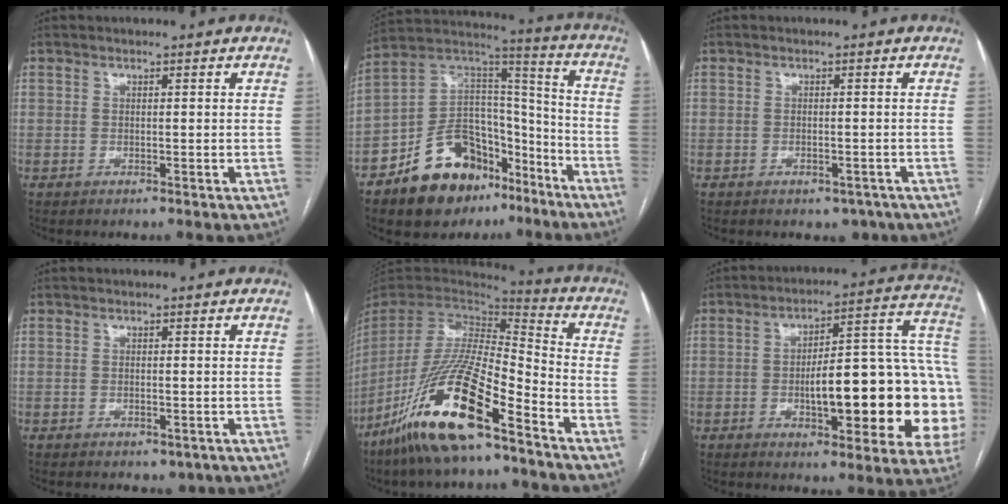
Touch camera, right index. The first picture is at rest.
{"total": 19.4, "force": [-12.2, 11.3, 10.0], "torque": [-0.162, 0.065, -0.197]}
{"total": 2.9, "force": [-2.1, 1.6, 1.1], "torque": [-0.008, 0.002, -0.021]}
{"total": 2.1, "force": [-1.3, 1.1, 1.2], "torque": [-0.013, -0.001, -0.008]}
{"total": 19.1, "force": [-12.4, 2.8, 14.3], "torque": [-0.316, -0.043, -0.238]}
{"total": 24.0, "force": [-4.3, 5.9, 22.9], "torque": [-0.235, 0.037, -0.045]}